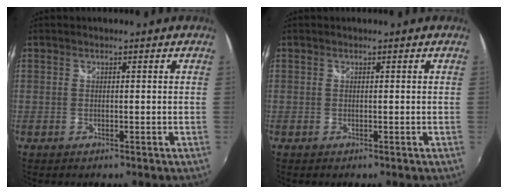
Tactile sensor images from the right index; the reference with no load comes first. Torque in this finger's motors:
{"motor_torque": [0.32, 0.32, 0.01, 0.00]}